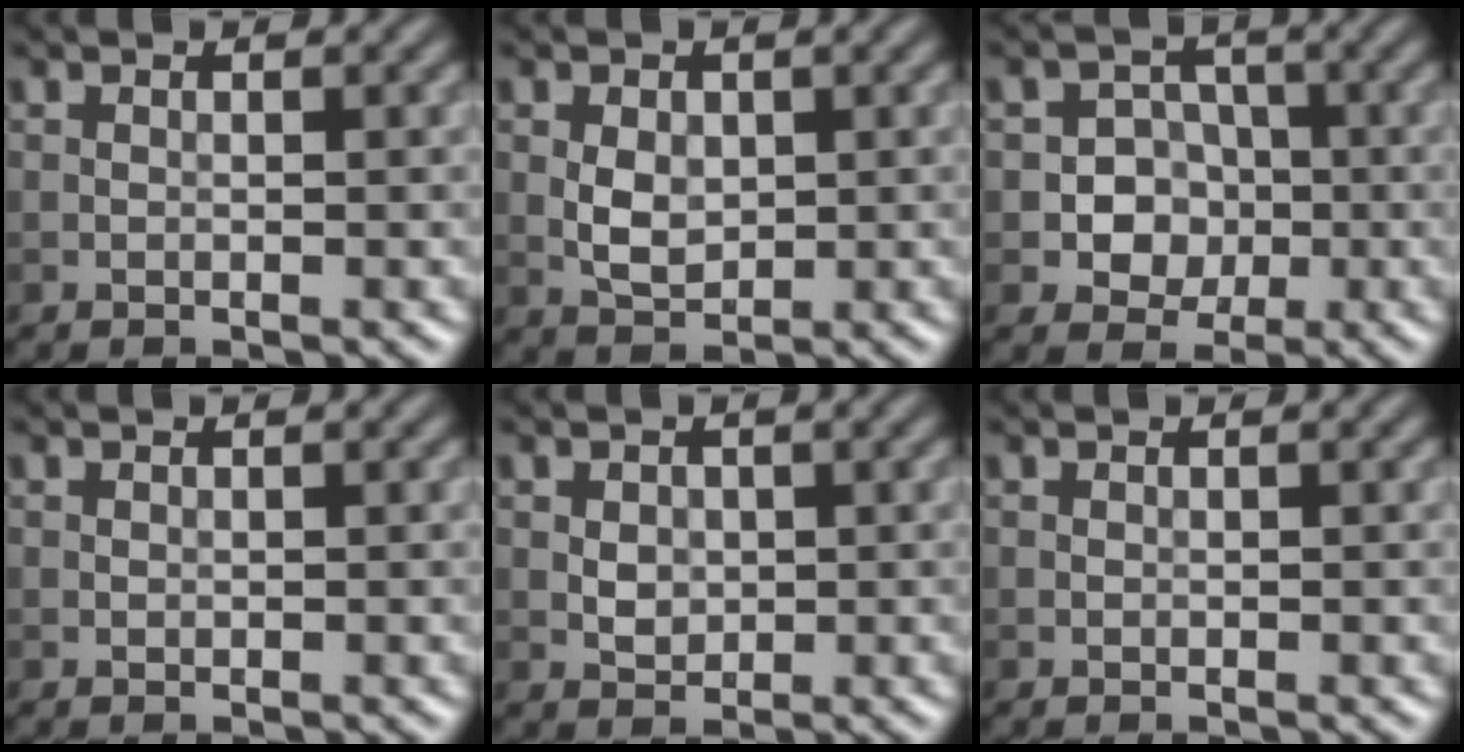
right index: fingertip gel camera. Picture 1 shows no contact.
{"total": 2.6, "force": [0.2, 1.8, 1.8], "torque": [-0.035, -0.001, 0.005]}
{"total": 4.5, "force": [-0.9, 4.0, 1.8], "torque": [-0.002, 0.000, -0.033]}
{"total": 0.0}
{"total": 1.7, "force": [0.2, 1.3, 1.0], "torque": [-0.017, -0.002, 0.005]}
{"total": 0.0}